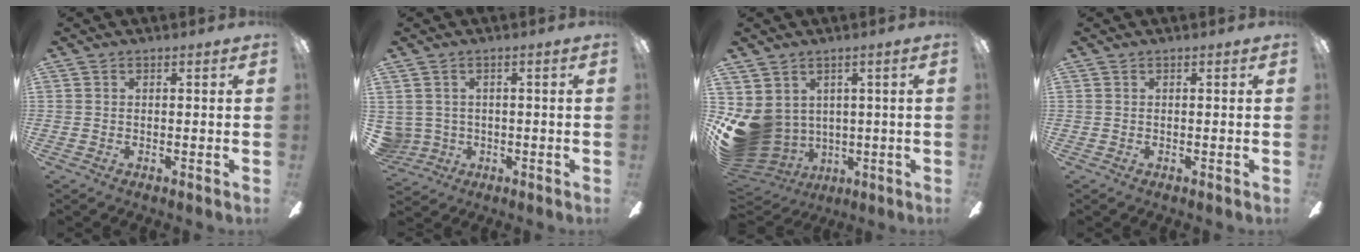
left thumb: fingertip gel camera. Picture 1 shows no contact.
{"total": 3.8, "force": [0.3, 3.7, 0.5], "torque": [-0.035, 0.004, 0.005]}
{"total": 12.2, "force": [-0.3, 10.7, 5.8], "torque": [-0.155, -0.014, 0.004]}
{"total": 0.0}